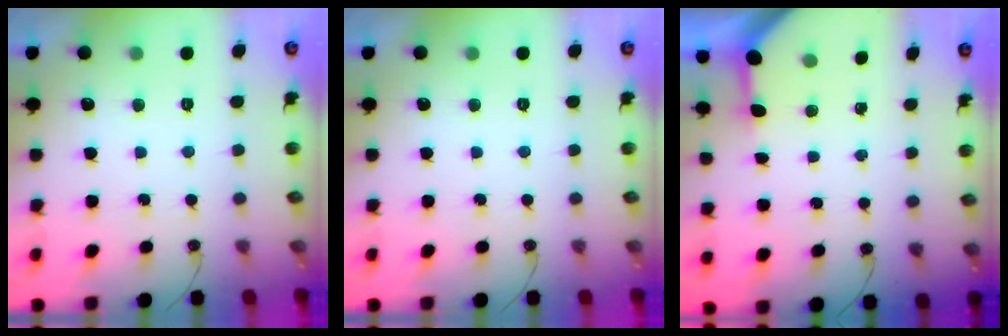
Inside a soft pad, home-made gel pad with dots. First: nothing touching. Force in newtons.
{"total": 0.0}
{"total": 3.2, "press": 3.2, "slide": 0.4}